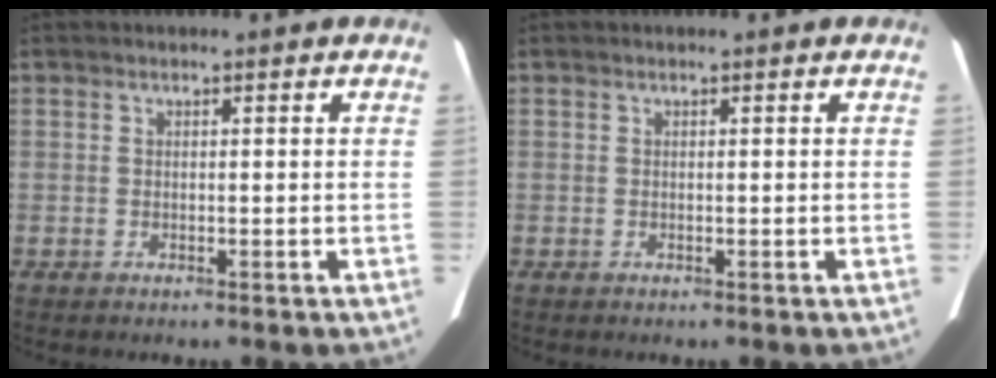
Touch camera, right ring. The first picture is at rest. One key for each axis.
{"total": 0.0}